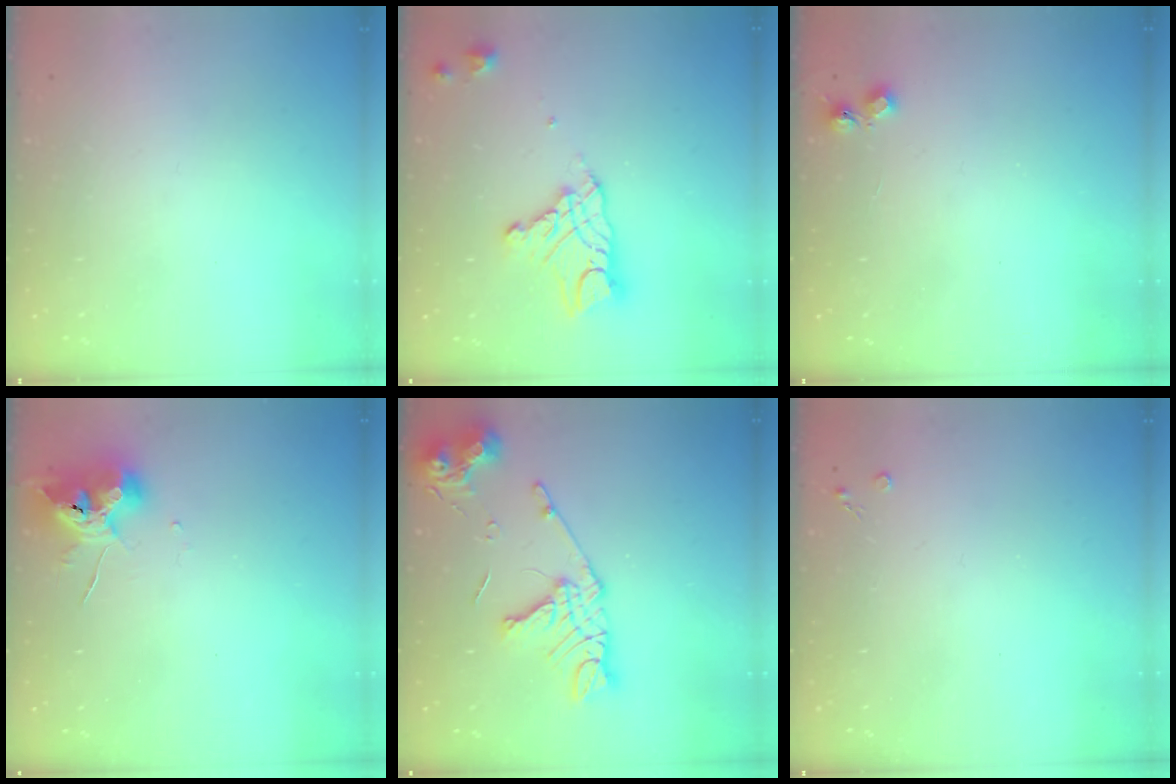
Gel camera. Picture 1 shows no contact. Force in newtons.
{"total": 11.8, "press": 11.7, "slide": 1.1}
{"total": 5.1, "press": 5.0, "slide": 0.6}
{"total": 9.7, "press": 9.6, "slide": 1.2}
{"total": 16.1, "press": 16.1, "slide": 1.6}
{"total": 2.1, "press": 2.1, "slide": 0.4}